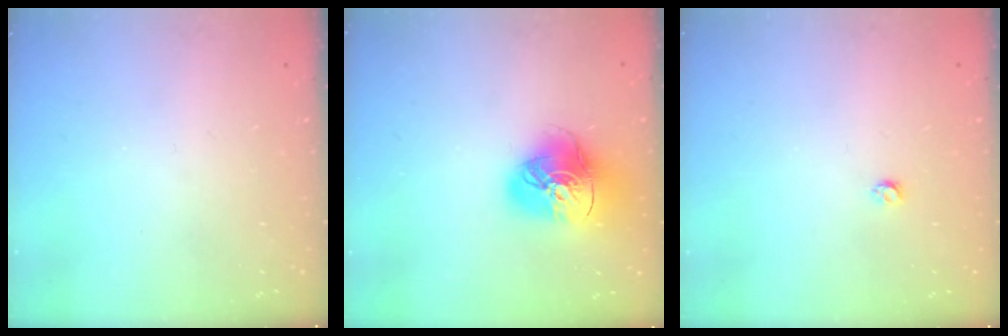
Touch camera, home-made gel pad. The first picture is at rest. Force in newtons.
{"total": 16.2, "press": 16.1, "slide": 1.7}
{"total": 2.9, "press": 2.8, "slide": 0.5}